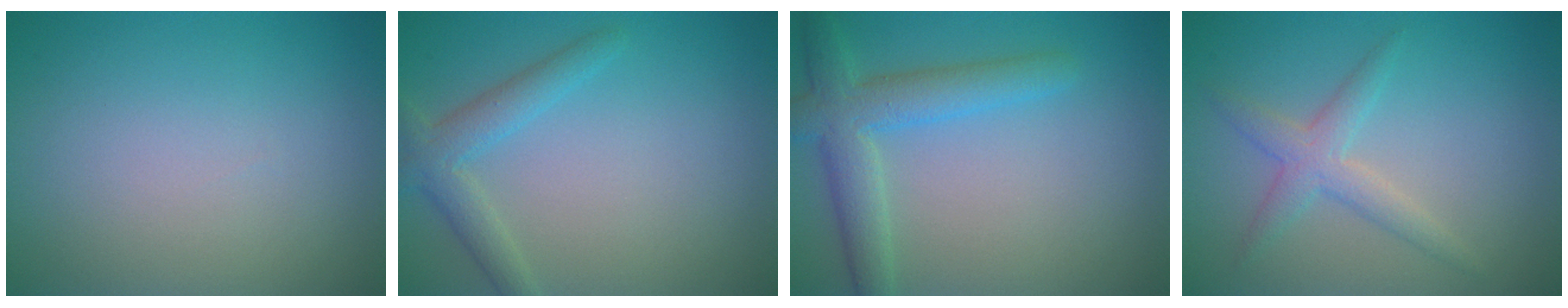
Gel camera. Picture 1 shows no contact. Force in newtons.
{"total": 2.8, "press": 2.8, "slide": 0.1}
{"total": 4.7, "press": 4.7, "slide": 0.2}
{"total": 1.7, "press": 1.7, "slide": 0.2}